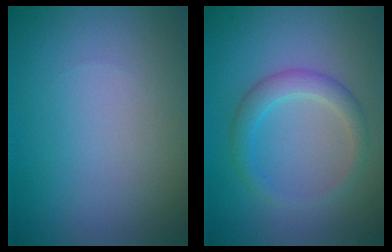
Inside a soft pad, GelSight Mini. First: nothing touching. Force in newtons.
{"total": 2.4, "press": 2.4, "slide": 0.1}